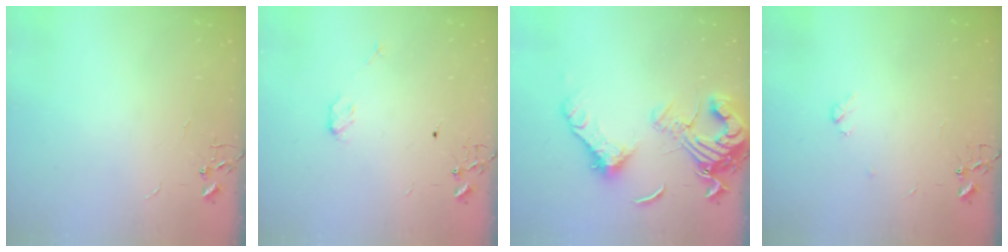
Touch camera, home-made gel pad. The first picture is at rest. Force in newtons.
{"total": 3.8, "press": 3.8, "slide": 0.4}
{"total": 18.8, "press": 18.7, "slide": 2.3}
{"total": 3.7, "press": 3.7, "slide": 0.6}